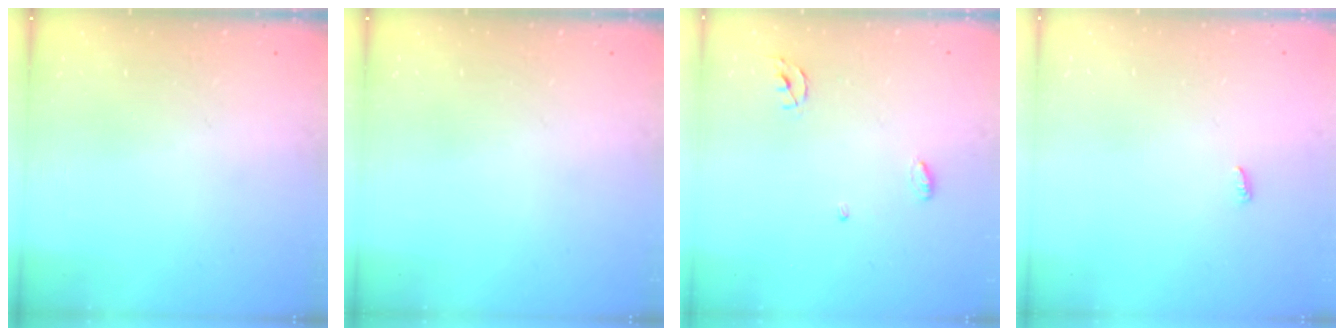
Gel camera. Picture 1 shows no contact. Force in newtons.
{"total": 0.0}
{"total": 3.9, "press": 3.9, "slide": 0.2}
{"total": 2.4, "press": 2.4, "slide": 0.2}